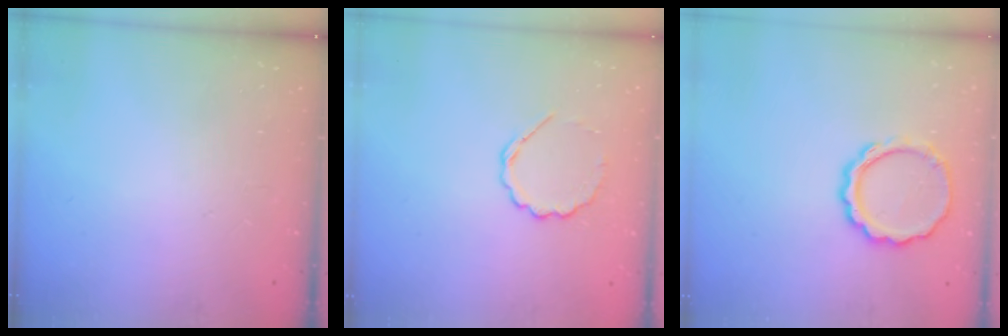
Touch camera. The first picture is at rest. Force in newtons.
{"total": 6.6, "press": 6.3, "slide": 1.9}
{"total": 9.0, "press": 9.0, "slide": 1.2}